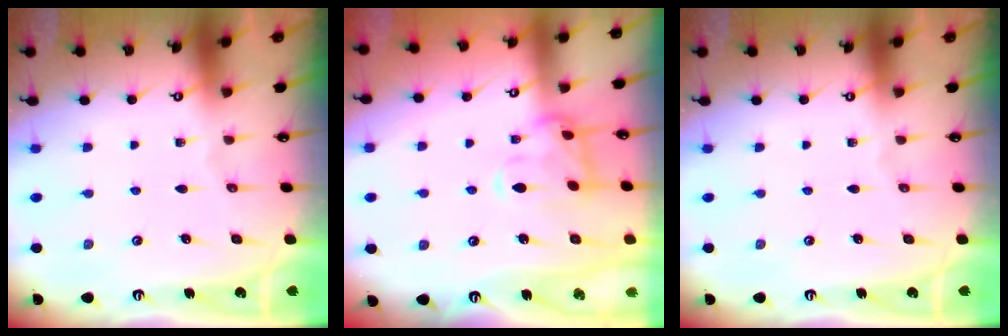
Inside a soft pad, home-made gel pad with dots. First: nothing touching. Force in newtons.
{"total": 2.6, "press": 2.5, "slide": 0.7}
{"total": 0.0}